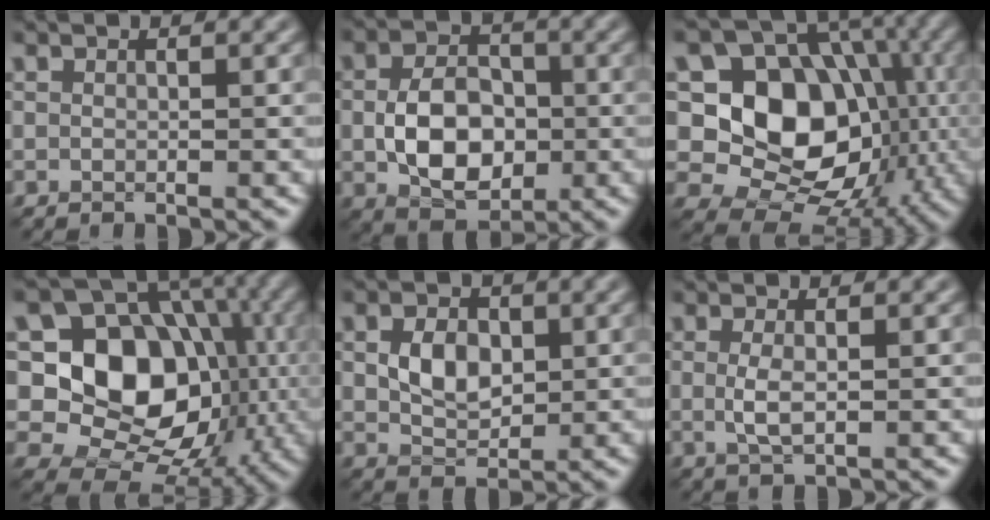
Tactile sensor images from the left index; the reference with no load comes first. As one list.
[{"total": 6.5, "force": [-0.8, 4.4, 4.7], "torque": [-0.096, -0.003, -0.015]}, {"total": 12.4, "force": [-0.5, 9.8, 7.6], "torque": [-0.108, -0.008, -0.023]}, {"total": 12.9, "force": [-0.1, 10.3, 7.8], "torque": [-0.105, -0.004, -0.018]}, {"total": 3.3, "force": [0.4, 2.3, 2.4], "torque": [-0.053, 0.000, 0.003]}, {"total": 1.8, "force": [-0.1, 0.5, 1.8], "torque": [-0.045, -0.001, -0.003]}]